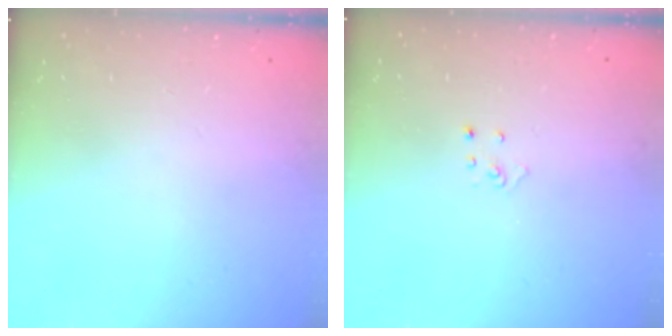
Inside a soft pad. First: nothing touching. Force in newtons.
{"total": 3.0, "press": 2.9, "slide": 0.3}